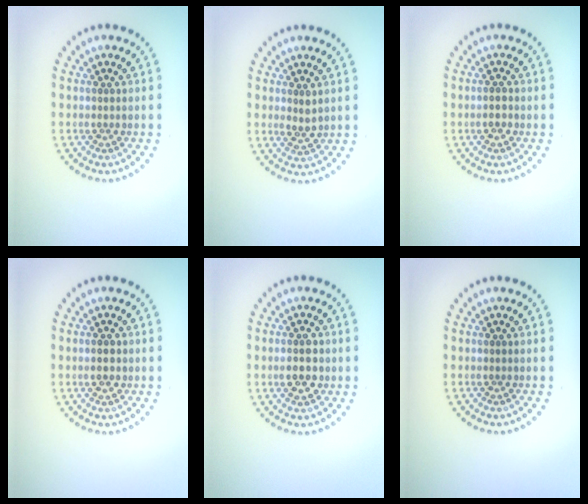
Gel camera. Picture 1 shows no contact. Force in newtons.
{"total": 1.3, "press": 1.2, "slide": 0.5}
{"total": 1.2, "press": 1.2, "slide": 0.3}
{"total": 2.1, "press": 2.1, "slide": 0.1}
{"total": 2.4, "press": 2.4, "slide": 0.1}
{"total": 0.0}